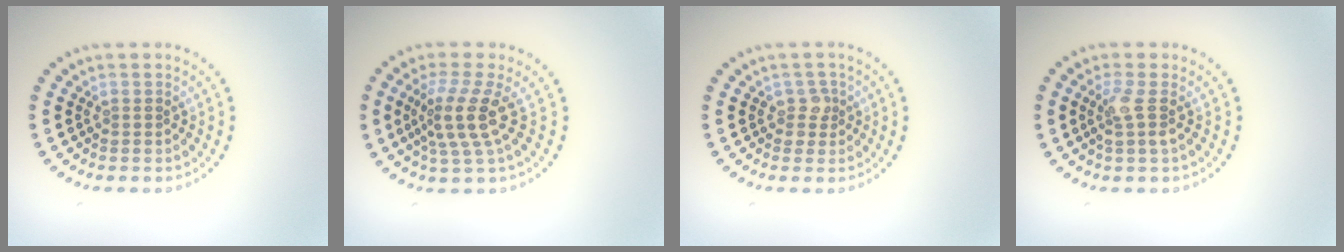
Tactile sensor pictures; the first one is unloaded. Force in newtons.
{"total": 3.7, "press": 2.9, "slide": 2.3}
{"total": 1.5, "press": 1.3, "slide": 0.7}
{"total": 2.0, "press": 1.6, "slide": 1.2}